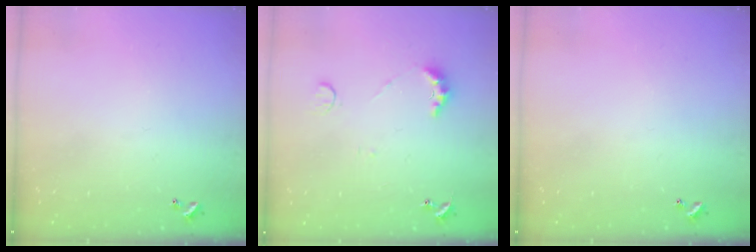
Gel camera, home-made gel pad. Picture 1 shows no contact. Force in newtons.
{"total": 3.7, "press": 3.6, "slide": 0.8}
{"total": 0.0}